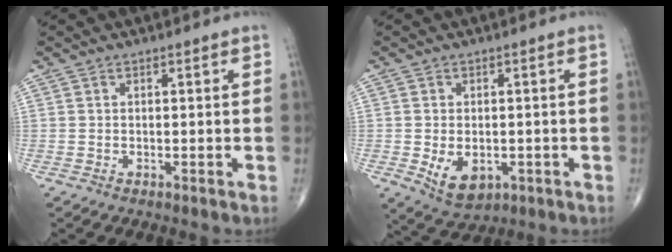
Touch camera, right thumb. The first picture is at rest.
{"total": 6.9, "force": [-1.7, 4.5, 4.9], "torque": [-0.070, -0.004, -0.013]}